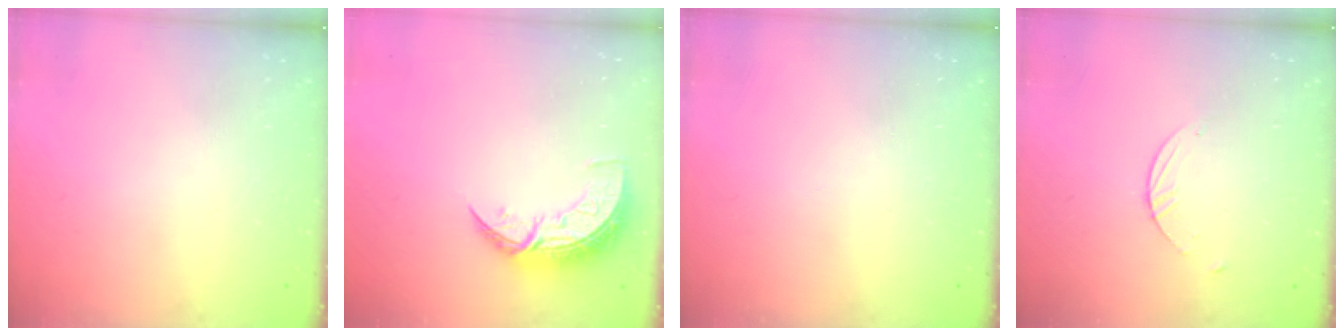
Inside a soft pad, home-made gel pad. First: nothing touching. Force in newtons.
{"total": 8.6, "press": 8.5, "slide": 0.8}
{"total": 0.0}
{"total": 2.1, "press": 2.1, "slide": 0.2}